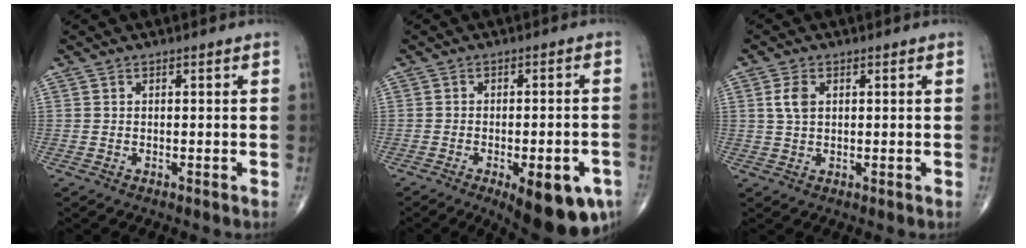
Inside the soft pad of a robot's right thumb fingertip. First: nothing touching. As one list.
[{"total": 13.6, "force": [-6.4, 4.9, 11.0], "torque": [-0.101, 0.015, -0.073]}, {"total": 3.4, "force": [0.9, 2.0, 2.5], "torque": [-0.054, 0.002, 0.019]}]